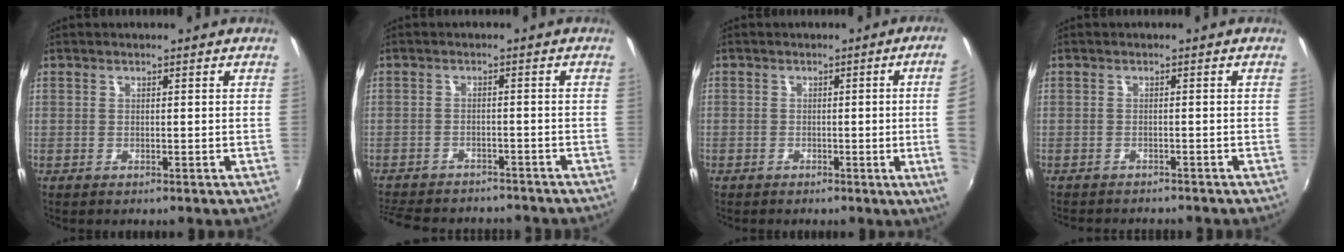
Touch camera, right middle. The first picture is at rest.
{"total": 14.4, "force": [-12.4, 5.0, 5.3], "torque": [-0.128, -0.012, -0.177]}
{"total": 7.6, "force": [-0.4, -1.1, 7.6], "torque": [-0.082, -0.010, -0.003]}
{"total": 4.5, "force": [-4.2, 0.9, 1.3], "torque": [-0.035, -0.016, -0.063]}